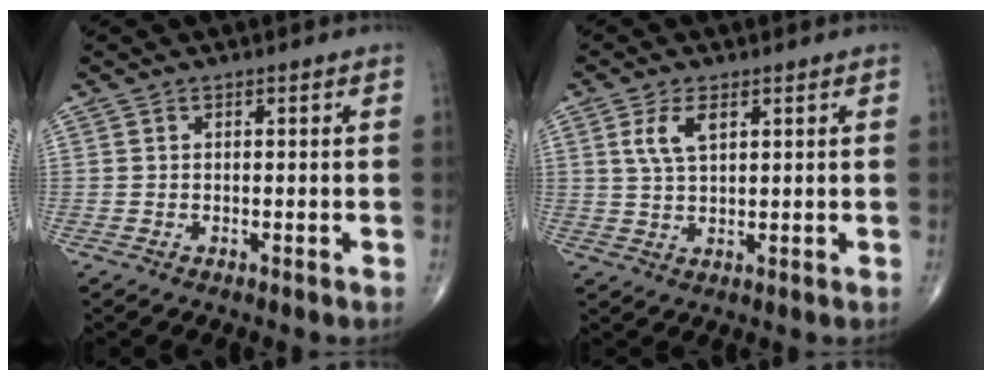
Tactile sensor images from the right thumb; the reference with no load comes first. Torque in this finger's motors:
{"motor_torque": [0.02, 0.01, 0.56, 0.33, 0.14]}